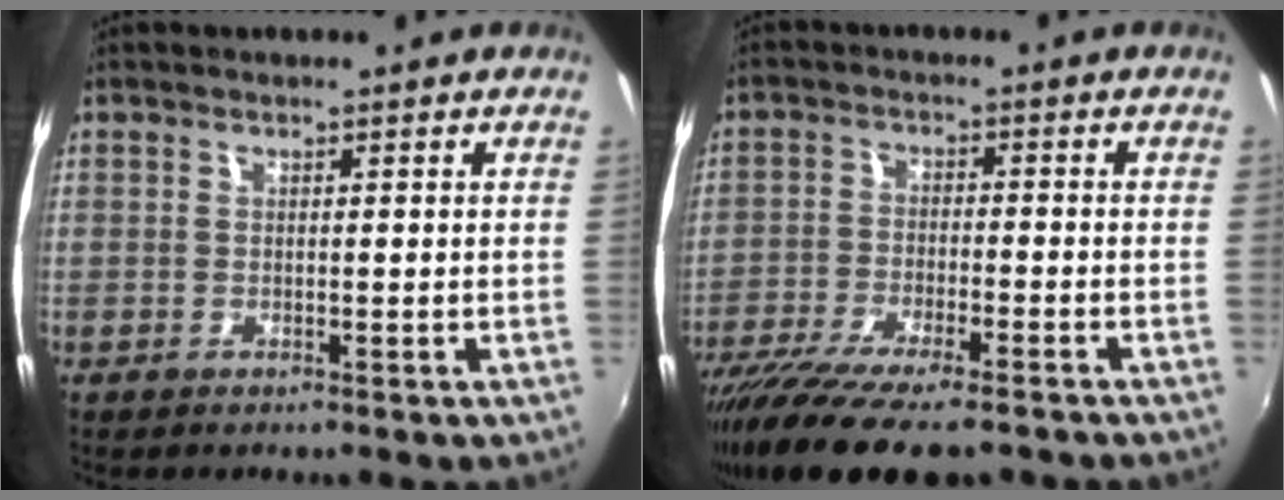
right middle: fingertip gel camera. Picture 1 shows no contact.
{"total": 16.1, "force": [-12.6, 3.6, 9.3], "torque": [-0.194, -0.054, -0.211]}